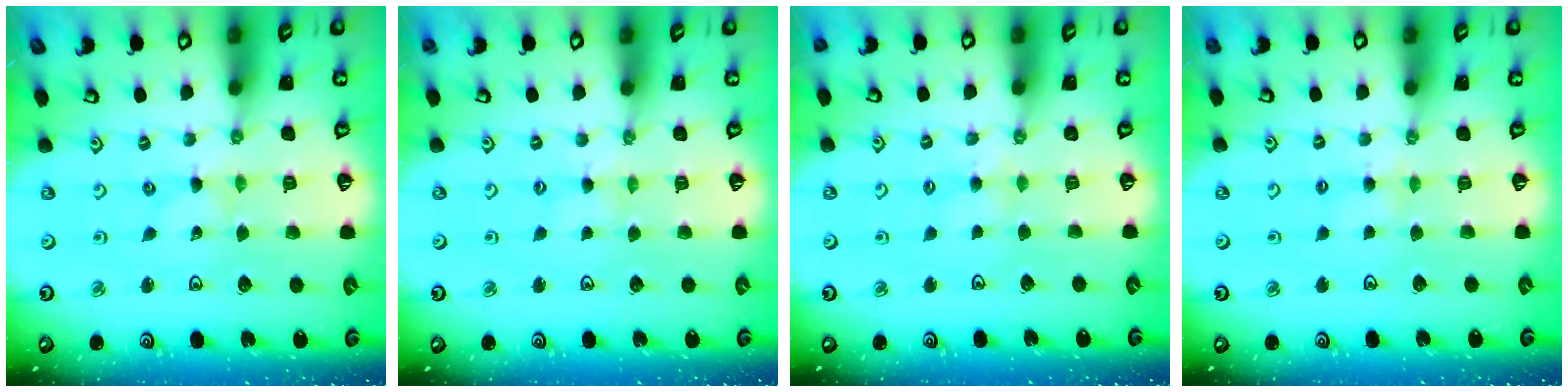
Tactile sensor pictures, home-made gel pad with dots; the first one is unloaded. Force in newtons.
{"total": 1.5, "press": 1.5, "slide": 0.3}
{"total": 3.9, "press": 3.9, "slide": 0.6}
{"total": 3.7, "press": 3.7, "slide": 0.5}